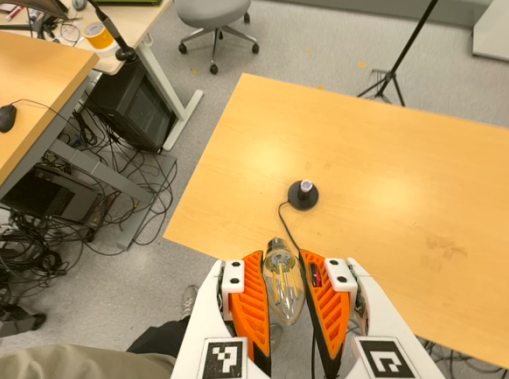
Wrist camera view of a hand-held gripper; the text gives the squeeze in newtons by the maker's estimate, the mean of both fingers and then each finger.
{"total": 21.0, "left": 22.5, "right": 19.6}